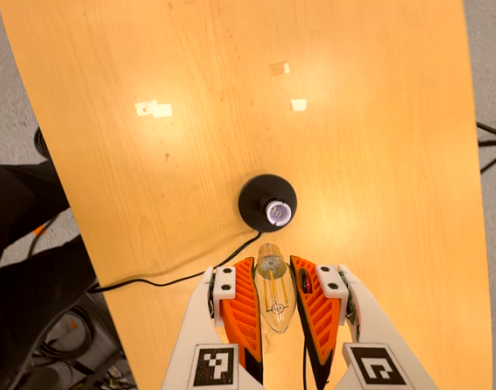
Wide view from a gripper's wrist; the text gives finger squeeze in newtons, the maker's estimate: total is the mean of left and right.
{"total": 19.9, "left": 21.2, "right": 18.6}